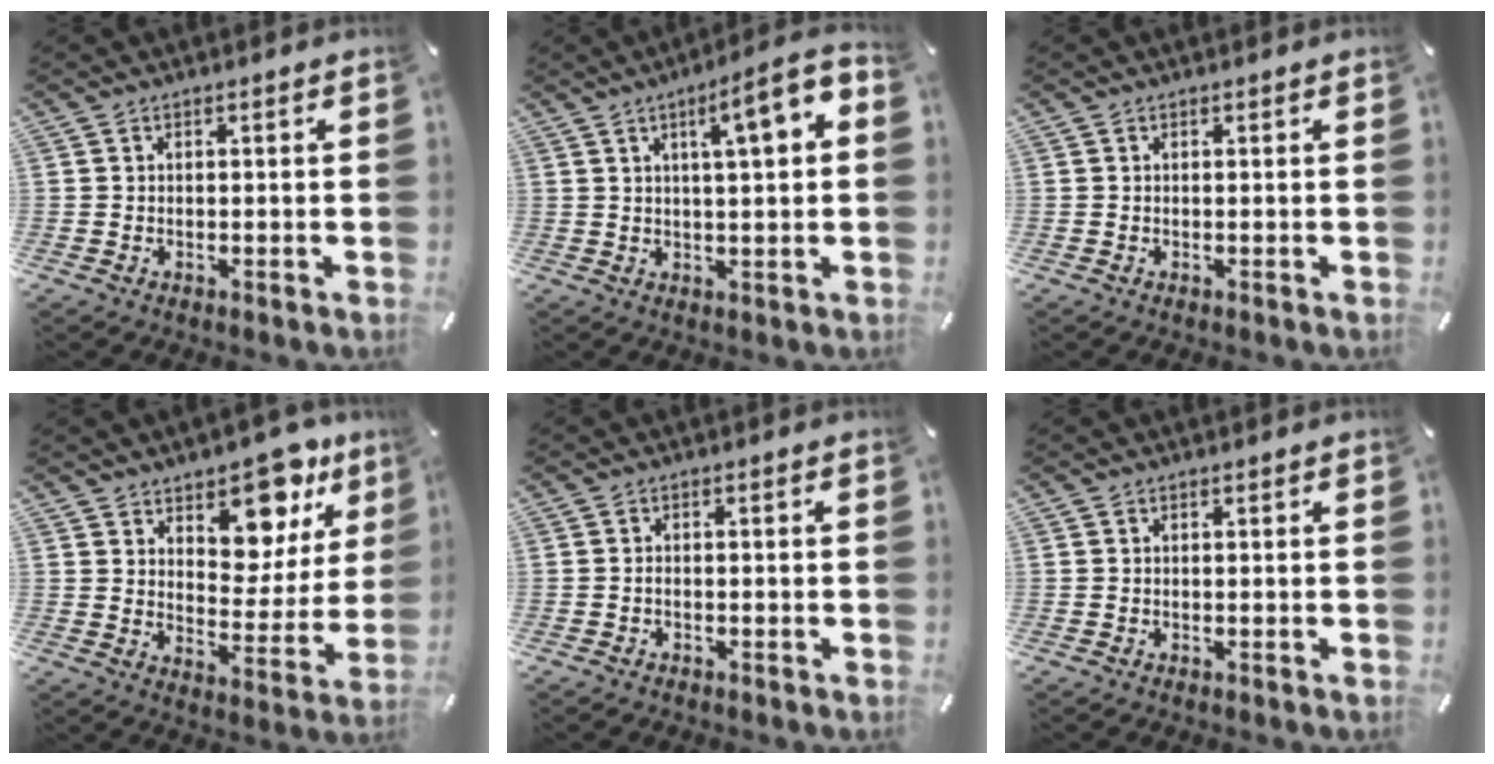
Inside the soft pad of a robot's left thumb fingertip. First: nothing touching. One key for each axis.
{"total": 9.5, "fx": 3.4, "fy": 1.9, "fz": 8.6, "tx": -0.127, "ty": -0.015, "tz": 0.047}
{"total": 0.0}
{"total": 12.7, "fx": 10.0, "fy": 6.7, "fz": 4.2, "tx": -0.042, "ty": -0.093, "tz": 0.177}
{"total": 1.1, "fx": -0.7, "fy": 0.4, "fz": 0.8, "tx": -0.017, "ty": 0.000, "tz": -0.014}
{"total": 0.0}